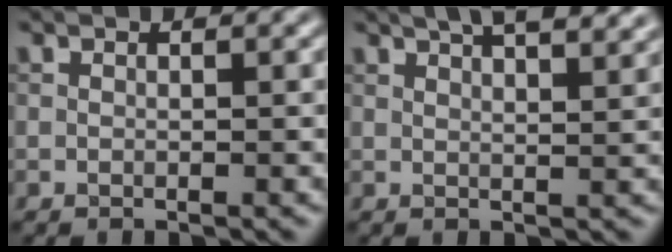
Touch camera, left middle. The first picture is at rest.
{"total": 7.7, "force": [5.2, 2.9, 4.9], "torque": [-0.033, 0.039, 0.042]}